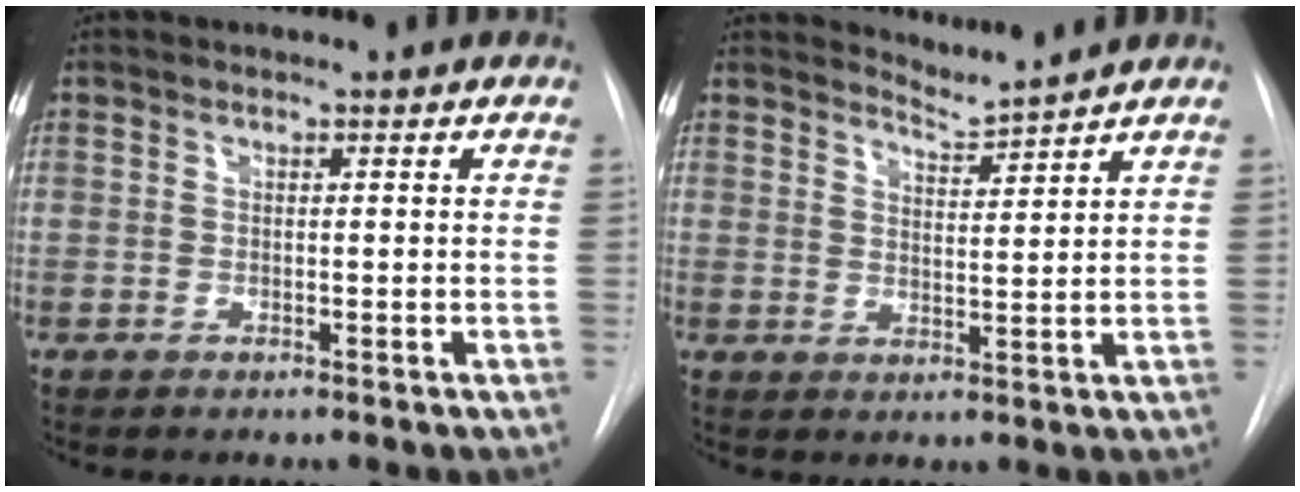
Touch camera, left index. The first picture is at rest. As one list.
[{"total": 3.8, "force": [3.5, -1.3, -0.6], "torque": [0.004, -0.019, 0.065]}]